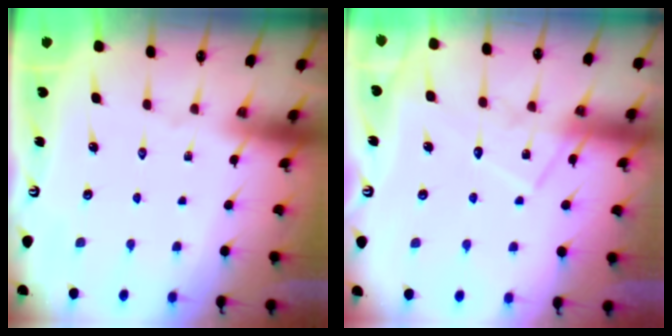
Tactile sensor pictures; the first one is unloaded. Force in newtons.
{"total": 11.0, "press": 11.0, "slide": 0.7}